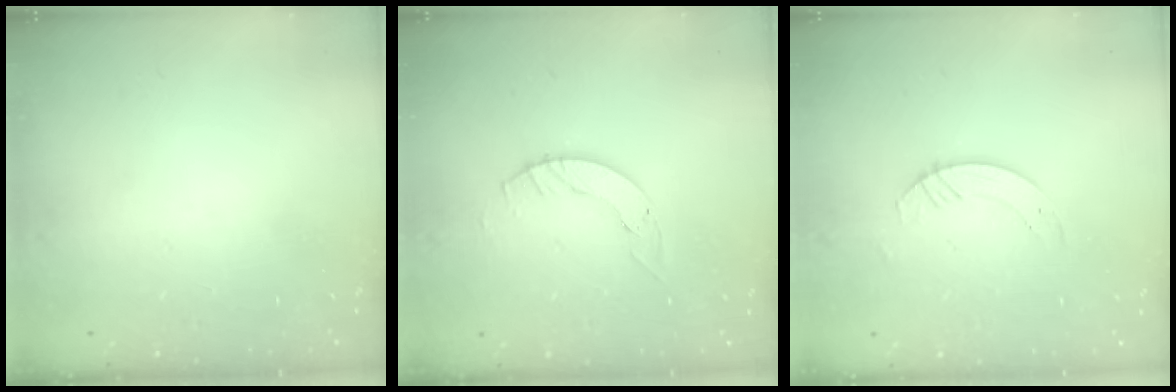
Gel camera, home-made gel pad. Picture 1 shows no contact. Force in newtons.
{"total": 3.9, "press": 3.9, "slide": 0.4}
{"total": 3.5, "press": 3.5, "slide": 0.4}